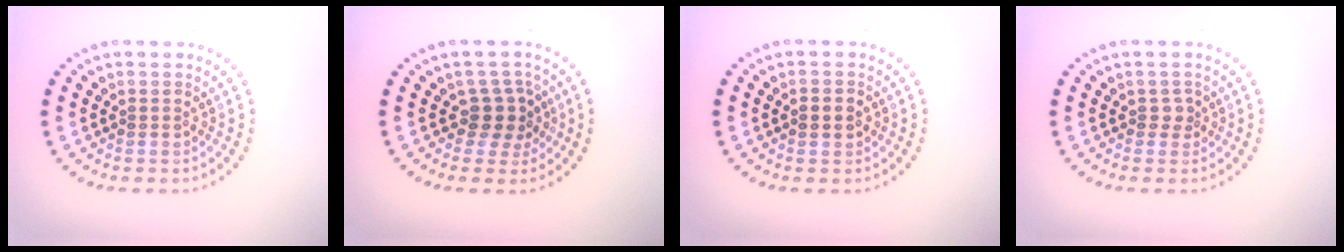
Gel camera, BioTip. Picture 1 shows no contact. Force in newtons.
{"total": 2.7, "press": 2.1, "slide": 1.6}
{"total": 1.5, "press": 1.5, "slide": 0.1}
{"total": 1.0, "press": 0.8, "slide": 0.6}